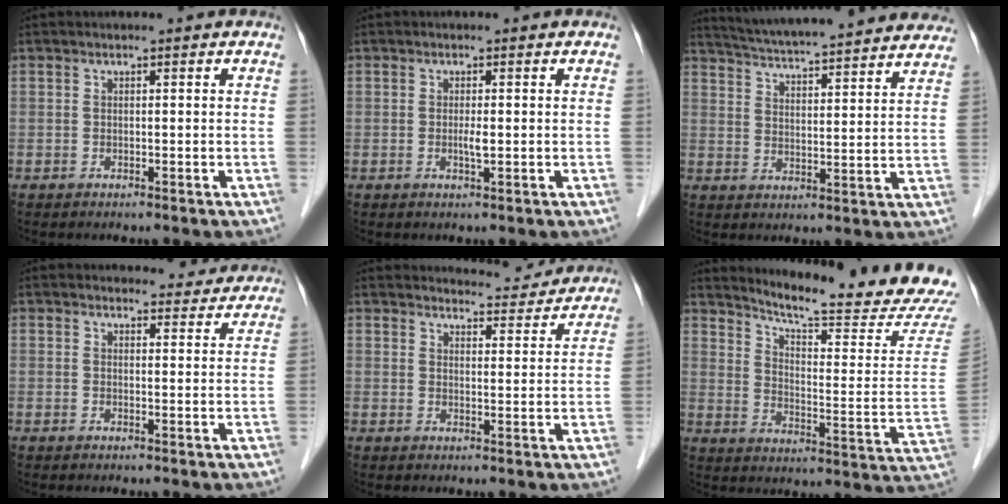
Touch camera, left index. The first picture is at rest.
{"total": 1.3, "force": [-0.1, 0.1, 1.3], "torque": [-0.025, -0.002, -0.001]}
{"total": 25.7, "force": [23.5, 2.2, 10.1], "torque": [-0.164, -0.009, 0.308]}
{"total": 5.1, "force": [4.9, 1.3, 0.2], "torque": [0.006, 0.002, 0.048]}
{"total": 7.8, "force": [7.7, 1.0, 0.3], "torque": [0.000, -0.001, 0.090]}
{"total": 20.6, "force": [19.6, -0.6, 6.5], "torque": [-0.107, -0.108, 0.248]}